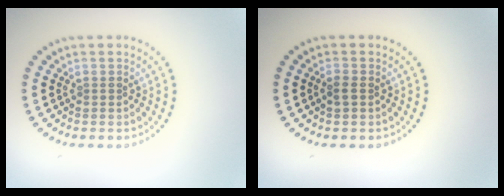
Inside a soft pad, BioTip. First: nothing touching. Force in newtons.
{"total": 1.0, "press": 1.0, "slide": 0.2}